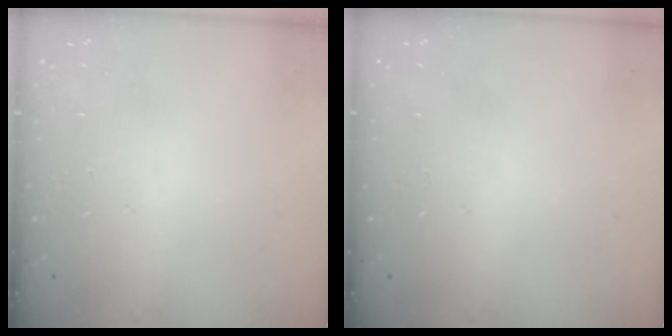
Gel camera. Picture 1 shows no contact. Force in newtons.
{"total": 0.0}